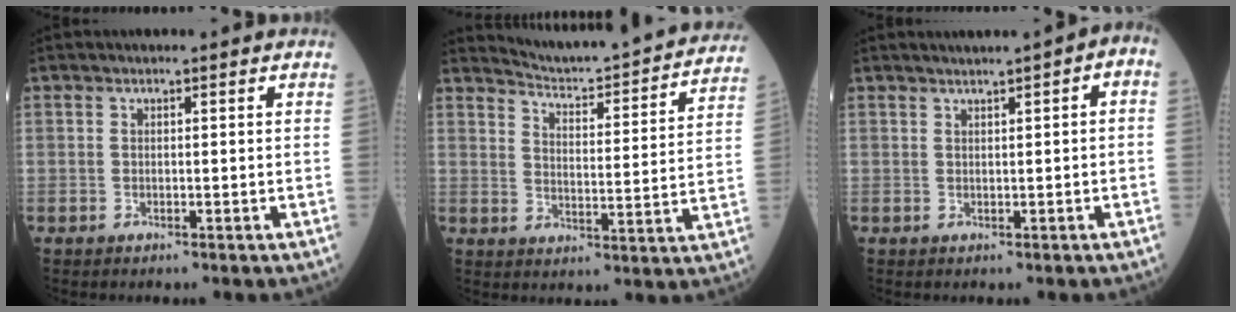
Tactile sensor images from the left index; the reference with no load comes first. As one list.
[{"total": 19.7, "force": [18.8, 0.7, 5.7], "torque": [-0.085, -0.056, 0.235]}, {"total": 3.7, "force": [1.4, 0.5, 3.4], "torque": [-0.041, 0.019, 0.018]}]